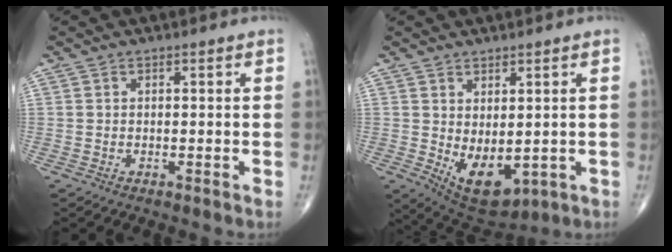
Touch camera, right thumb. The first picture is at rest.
{"total": 9.3, "force": [-1.0, 5.0, 7.8], "torque": [-0.107, -0.011, 0.010]}